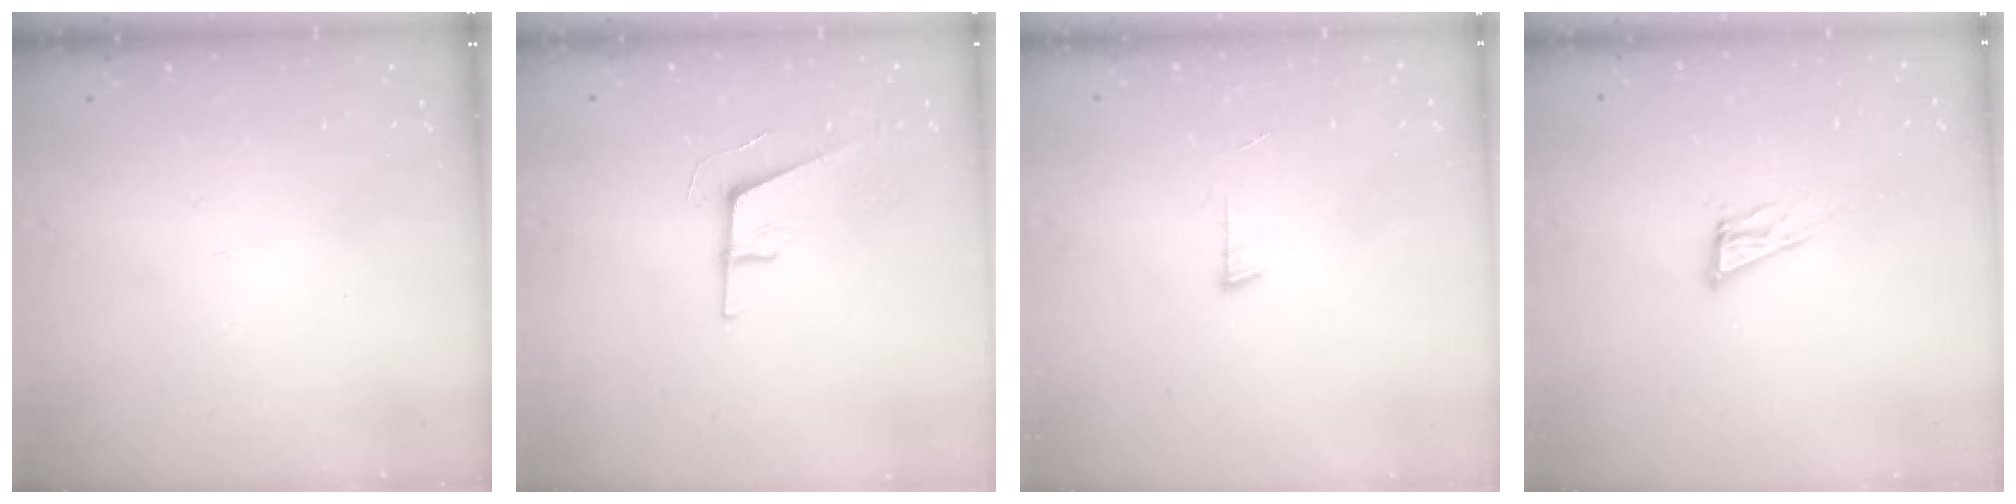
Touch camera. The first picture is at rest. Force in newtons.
{"total": 7.7, "press": 7.4, "slide": 2.3}
{"total": 4.9, "press": 4.8, "slide": 0.6}
{"total": 8.6, "press": 8.2, "slide": 2.5}